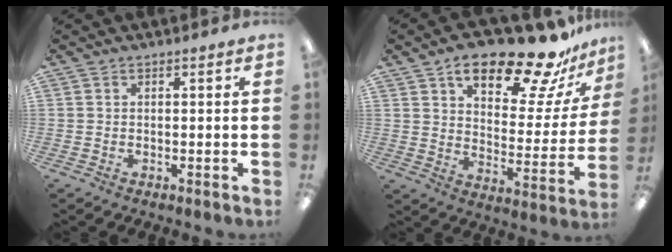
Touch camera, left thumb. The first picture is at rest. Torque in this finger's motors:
{"motor_torque": [0.61, 0.66, 1.37, -1.40, 0.23]}